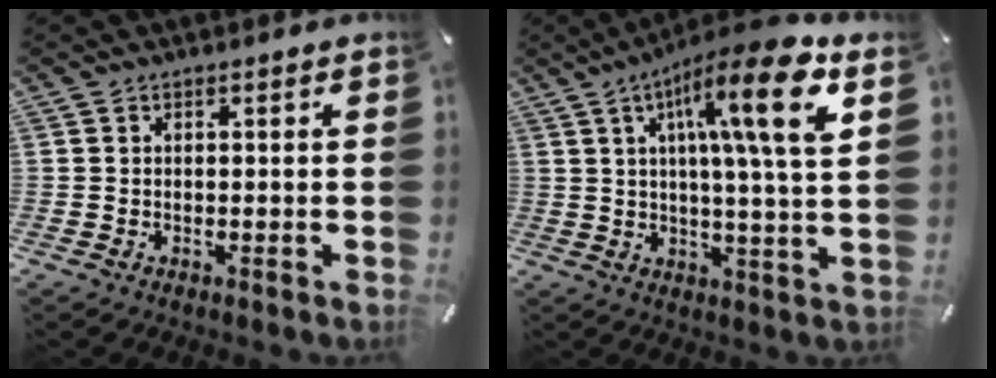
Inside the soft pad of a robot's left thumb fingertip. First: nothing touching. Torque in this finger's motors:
{"motor_torque": [2.50, 2.52, 2.05, -0.71, 0.24]}